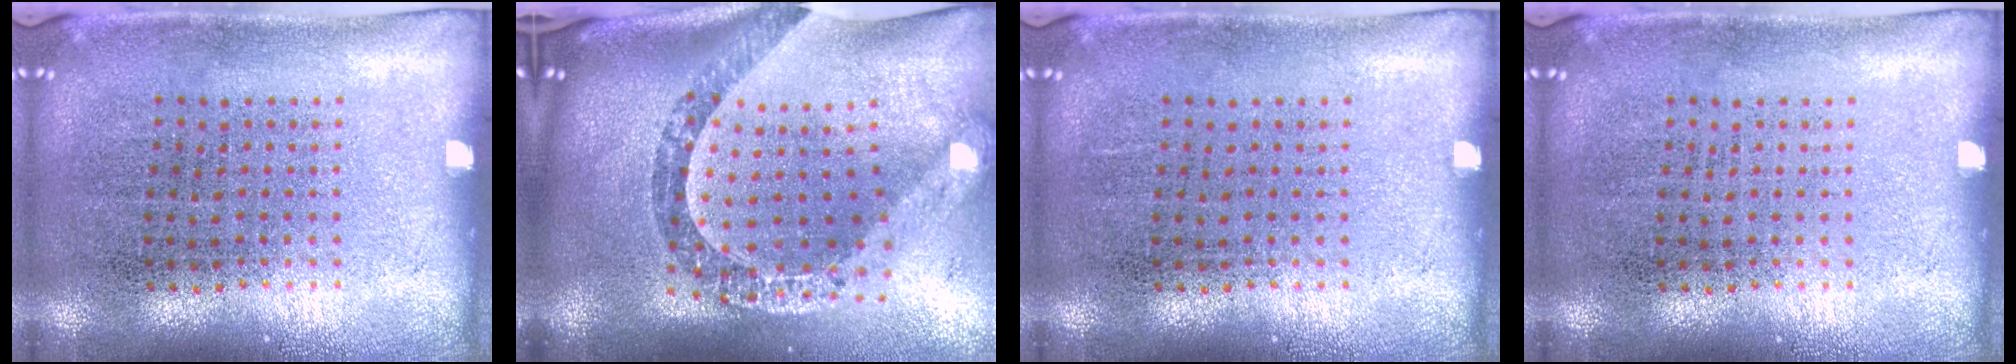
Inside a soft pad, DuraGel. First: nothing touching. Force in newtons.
{"total": 2.8, "press": 2.1, "slide": 1.8}
{"total": 0.0}
{"total": 0.0}